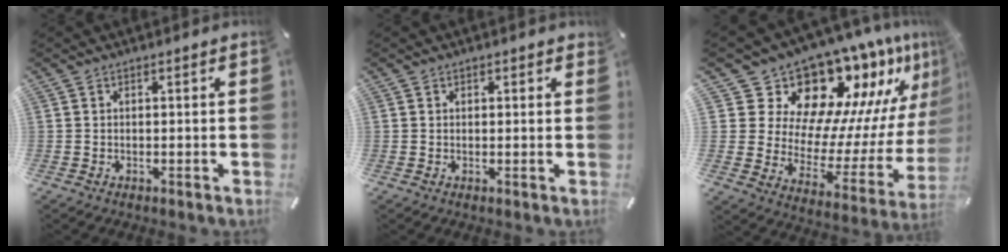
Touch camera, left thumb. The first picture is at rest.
{"total": 0.7, "force": [0.5, 0.6, 0.1], "torque": [0.006, -0.002, 0.007]}
{"total": 17.4, "force": [15.6, 6.6, 4.0], "torque": [-0.058, -0.170, 0.269]}